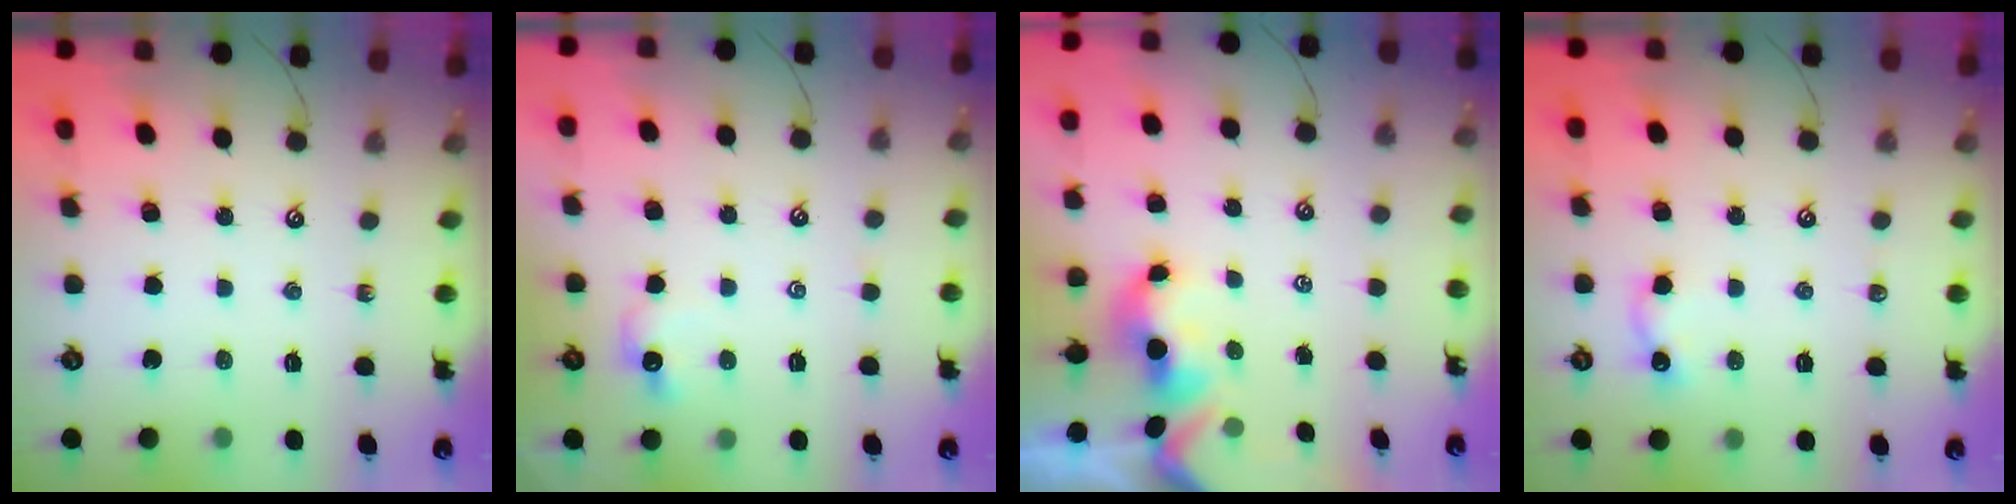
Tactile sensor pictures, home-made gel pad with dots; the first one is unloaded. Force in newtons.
{"total": 2.2, "press": 2.1, "slide": 0.7}
{"total": 1.5, "press": 1.3, "slide": 0.7}
{"total": 6.2, "press": 6.2, "slide": 0.7}